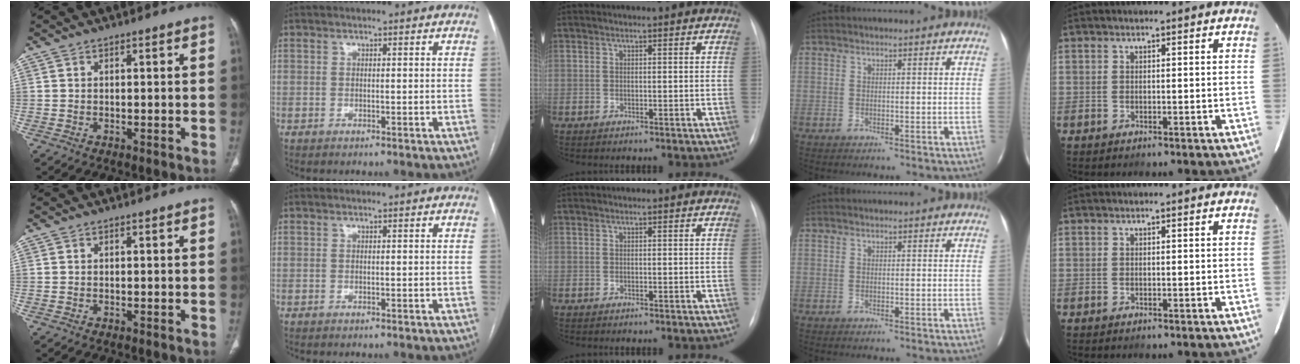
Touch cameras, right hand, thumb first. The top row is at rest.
{}